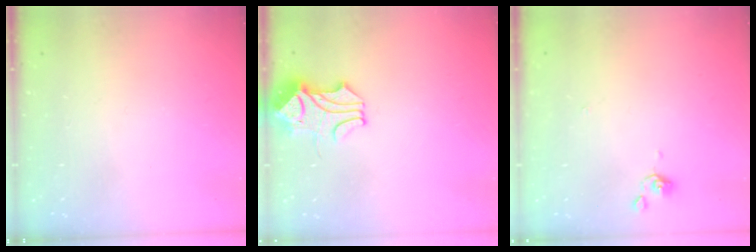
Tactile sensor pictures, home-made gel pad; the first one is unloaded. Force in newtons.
{"total": 2.2, "press": 2.0, "slide": 0.7}
{"total": 0.0}